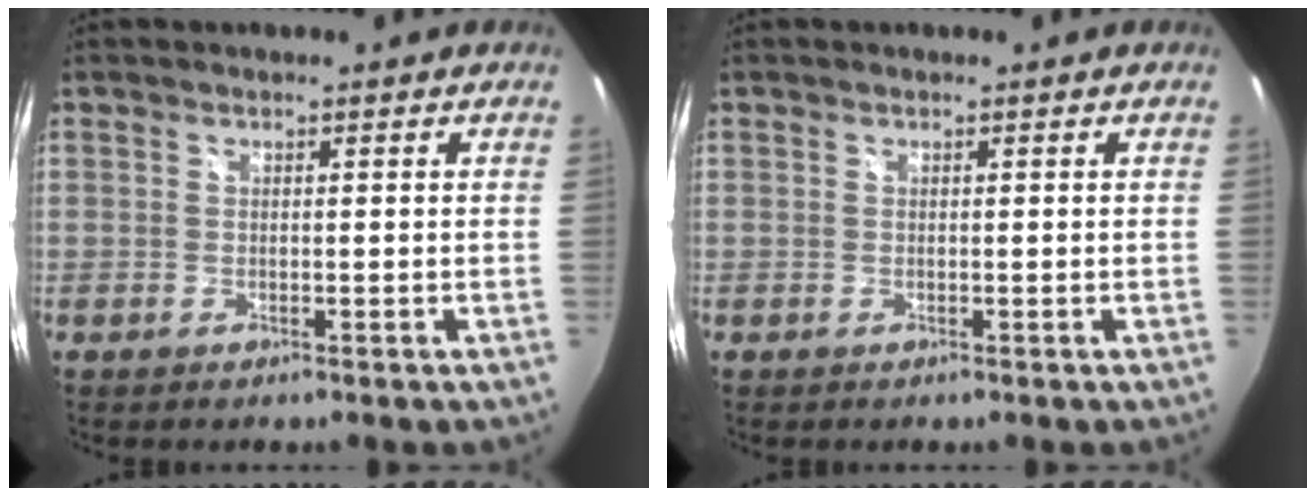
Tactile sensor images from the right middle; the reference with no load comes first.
{"total": 0.0}